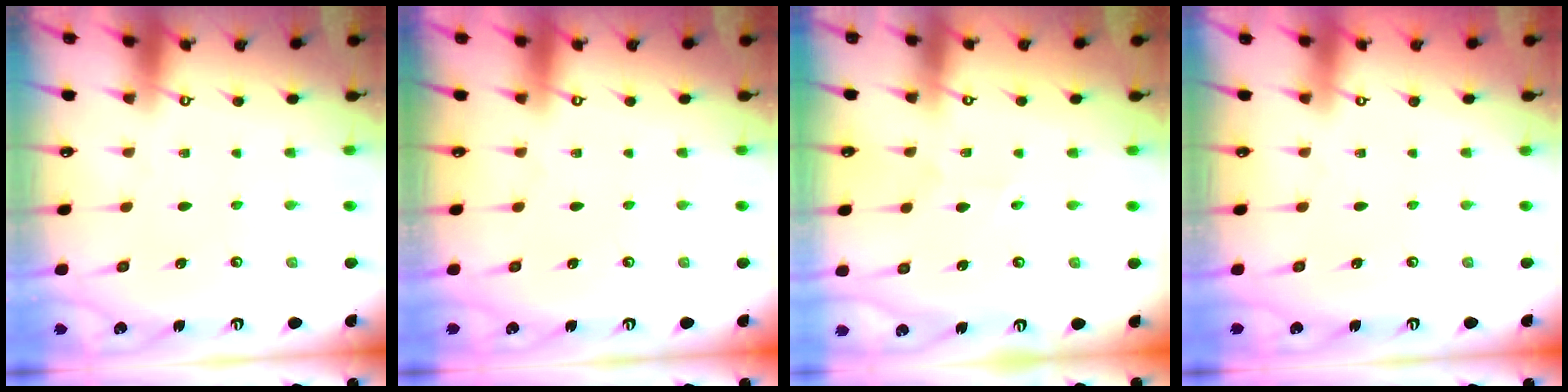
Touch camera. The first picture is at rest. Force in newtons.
{"total": 0.0}
{"total": 2.8, "press": 2.6, "slide": 0.9}
{"total": 0.0}